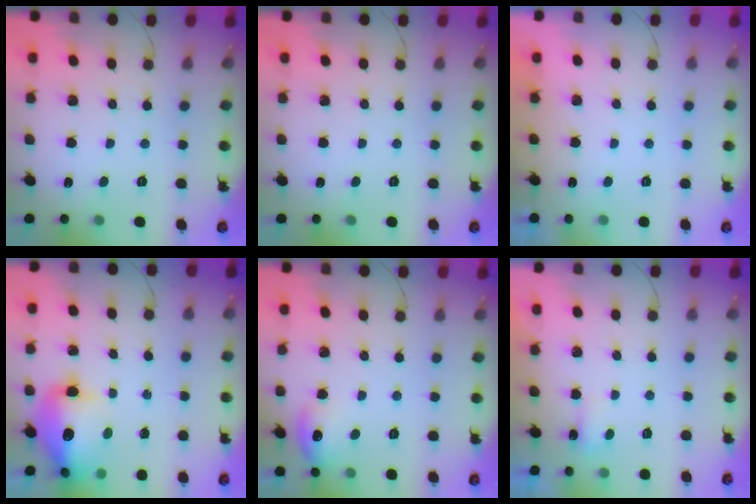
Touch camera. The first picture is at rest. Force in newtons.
{"total": 0.0}
{"total": 1.8, "press": 0.1, "slide": 1.8}
{"total": 15.4, "press": 14.9, "slide": 3.8}
{"total": 8.1, "press": 8.0, "slide": 1.4}
{"total": 2.8, "press": 2.7, "slide": 0.7}